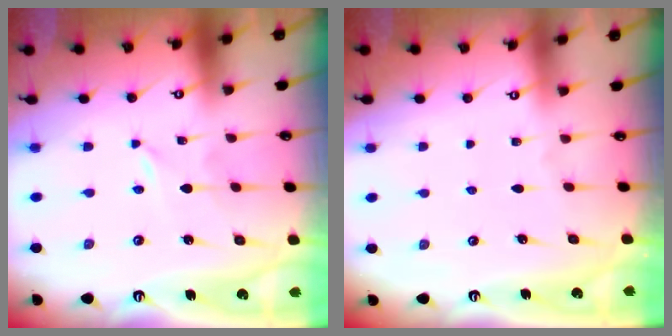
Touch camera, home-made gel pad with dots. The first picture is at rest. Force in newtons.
{"total": 0.0}